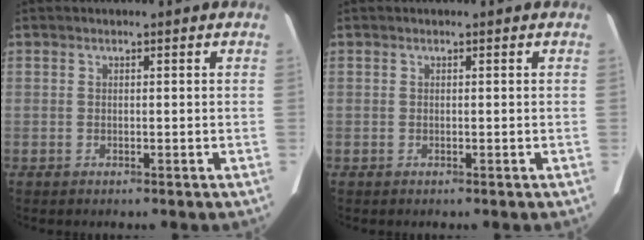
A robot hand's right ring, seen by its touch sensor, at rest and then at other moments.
{"total": 0.0}